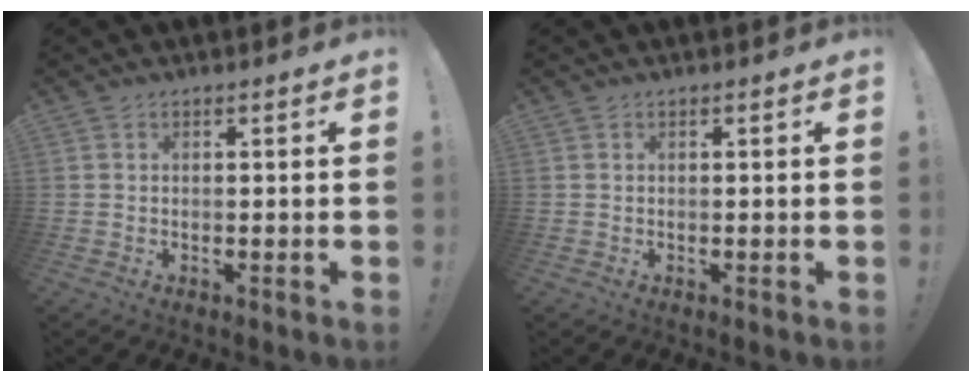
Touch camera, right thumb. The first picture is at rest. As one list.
[{"total": 0.0}]